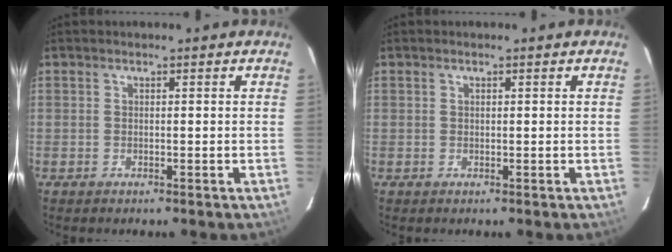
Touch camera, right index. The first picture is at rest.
{"total": 0.0}